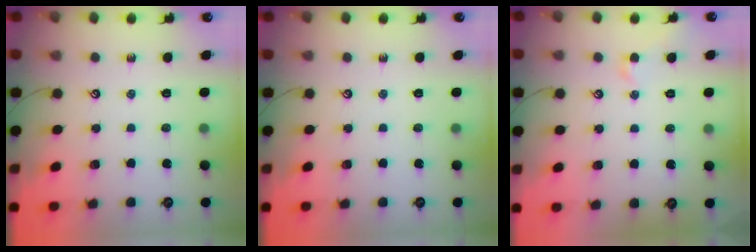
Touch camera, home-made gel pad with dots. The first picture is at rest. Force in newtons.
{"total": 0.0}
{"total": 1.0, "press": 0.9, "slide": 0.4}